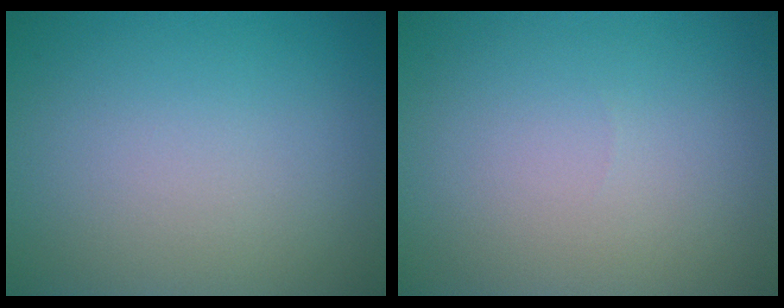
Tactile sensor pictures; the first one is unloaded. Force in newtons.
{"total": 0.0}